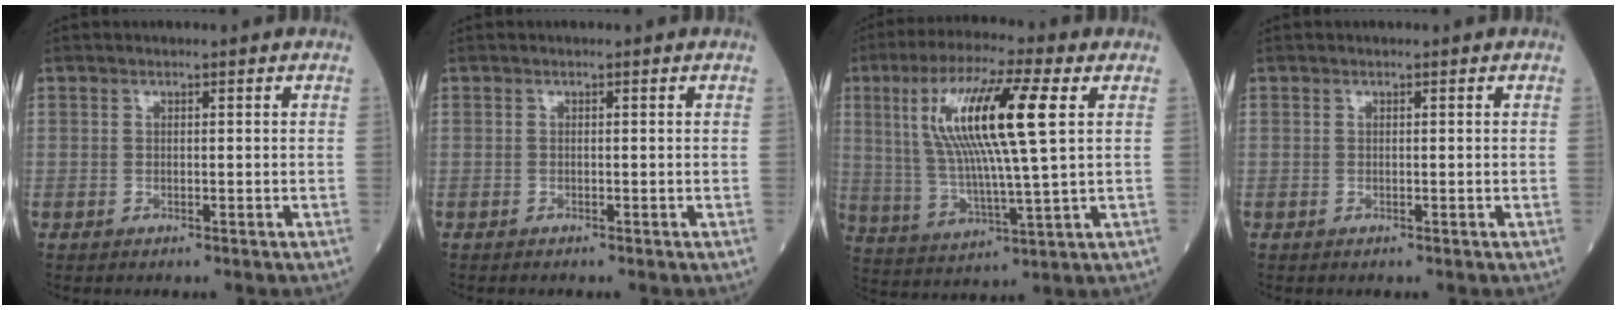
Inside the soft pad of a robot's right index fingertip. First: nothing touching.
{"total": 0.0}
{"total": 16.1, "force": [4.4, 1.1, 15.4], "torque": [-0.308, 0.012, 0.074]}
{"total": 0.0}